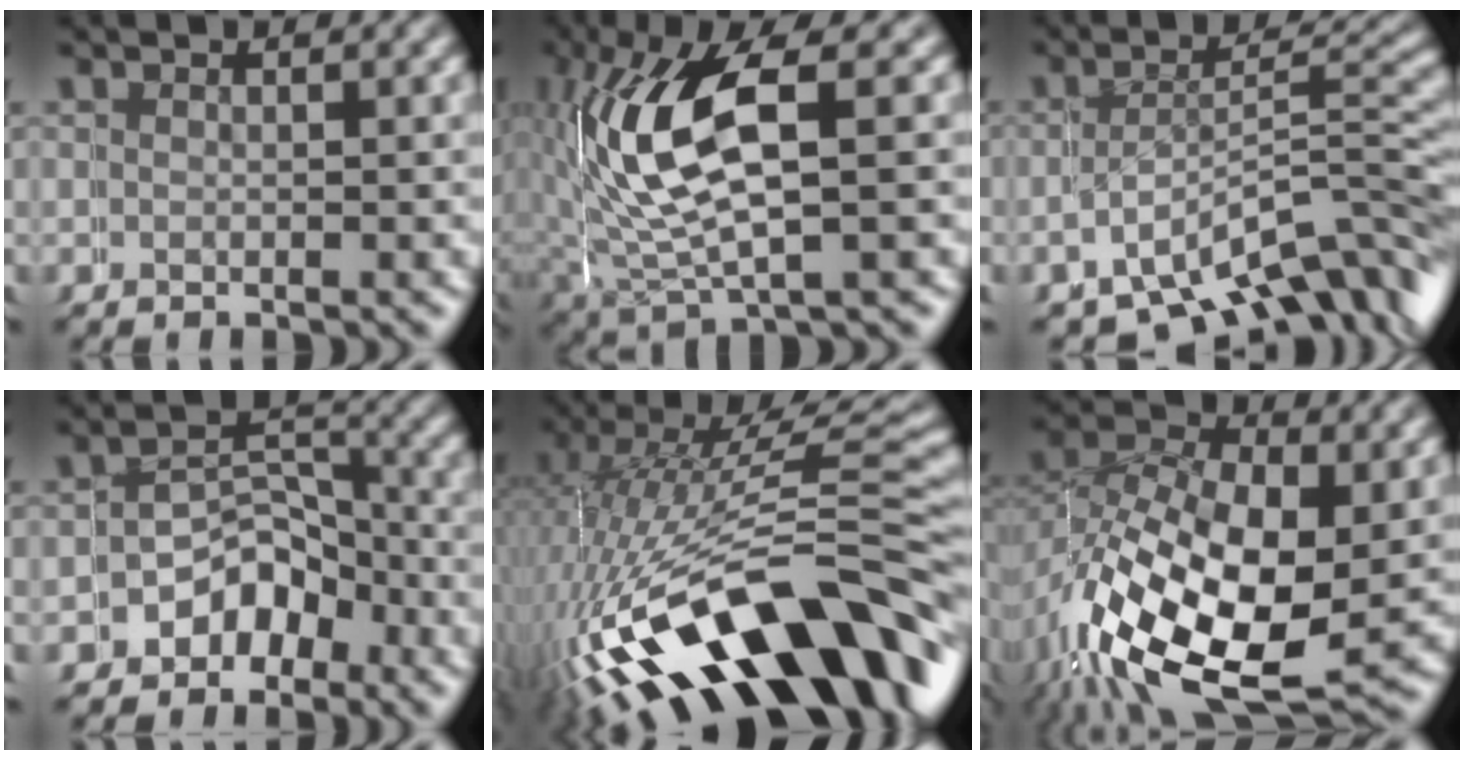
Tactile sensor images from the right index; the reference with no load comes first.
{"total": 8.5, "force": [0.8, 4.9, 6.9], "torque": [-0.151, -0.011, 0.026]}
{"total": 6.4, "force": [-4.2, 2.4, 4.1], "torque": [-0.044, -0.017, -0.056]}
{"total": 3.4, "force": [-2.3, 2.2, -1.3], "torque": [0.027, -0.011, -0.041]}
{"total": 13.0, "force": [-5.1, 5.2, 10.8], "torque": [-0.175, -0.009, -0.059]}
{"total": 12.4, "force": [-2.4, 9.0, 8.1], "torque": [-0.181, -0.061, -0.012]}